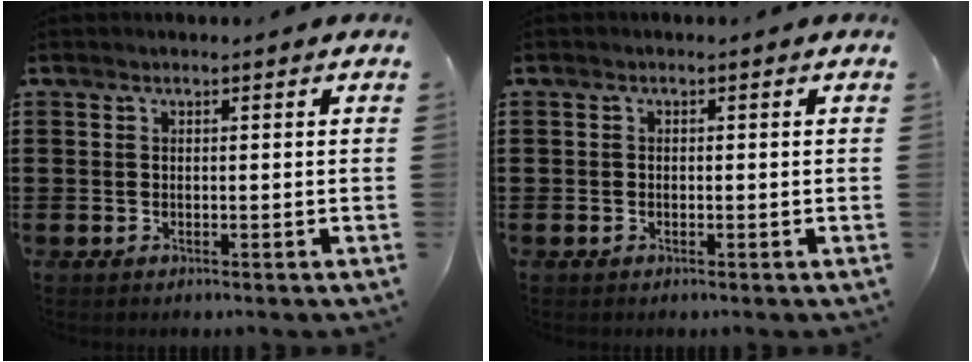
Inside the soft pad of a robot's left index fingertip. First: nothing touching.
{"total": 0.6, "force": [-0.4, 0.4, 0.2], "torque": [-0.005, -0.001, -0.007]}